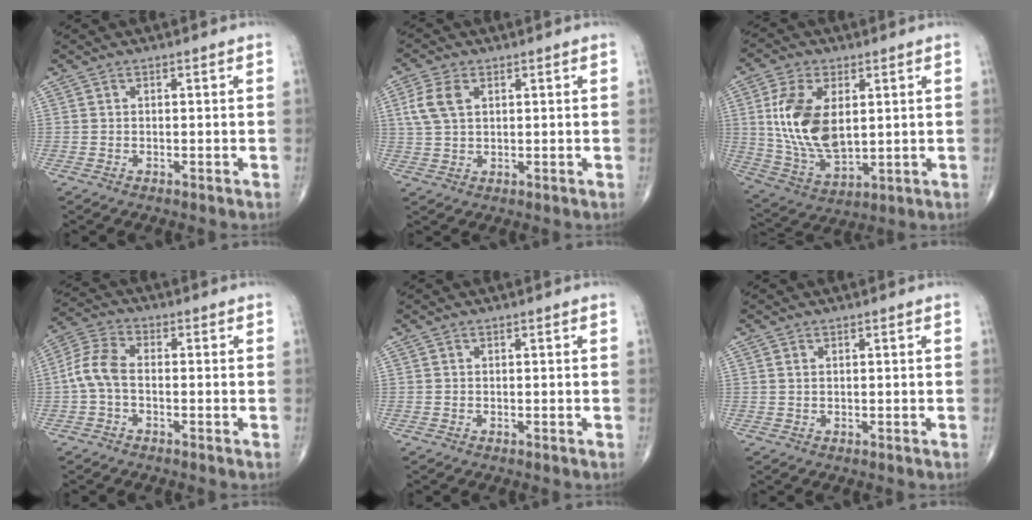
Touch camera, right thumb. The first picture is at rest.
{"total": 5.8, "force": [1.8, 3.5, 4.2], "torque": [-0.096, 0.006, 0.038]}
{"total": 15.2, "force": [2.7, 8.5, 12.4], "torque": [-0.237, -0.015, 0.063]}
{"total": 6.4, "force": [-1.0, 3.5, 5.2], "torque": [-0.118, 0.019, -0.030]}
{"total": 0.0}
{"total": 0.6, "force": [0.3, 0.3, 0.4], "torque": [-0.011, 0.003, 0.007]}